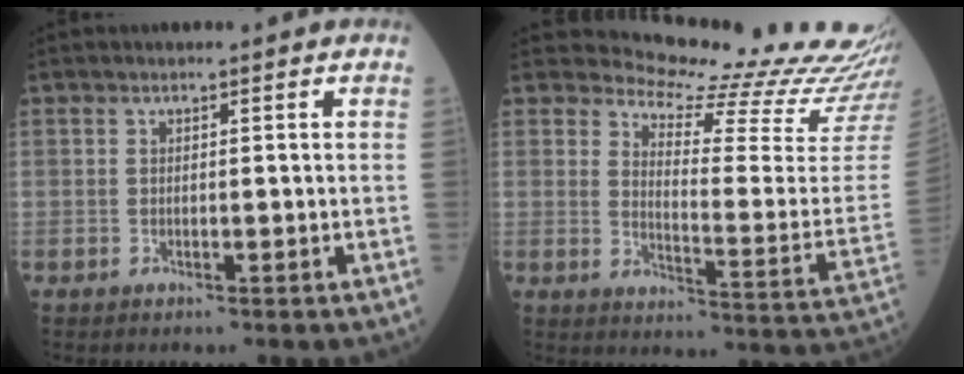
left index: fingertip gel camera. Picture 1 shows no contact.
{"total": 18.6, "force": [18.3, 0.9, 3.2], "torque": [-0.045, -0.143, 0.199]}